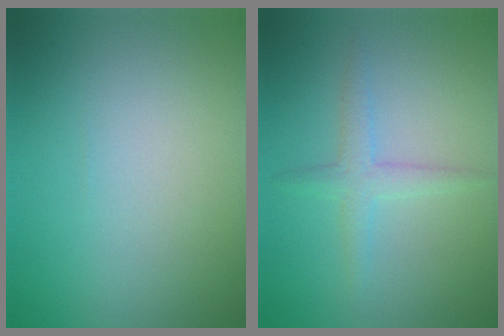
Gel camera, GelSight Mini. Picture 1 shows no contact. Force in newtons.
{"total": 2.0, "press": 2.0, "slide": 0.1}